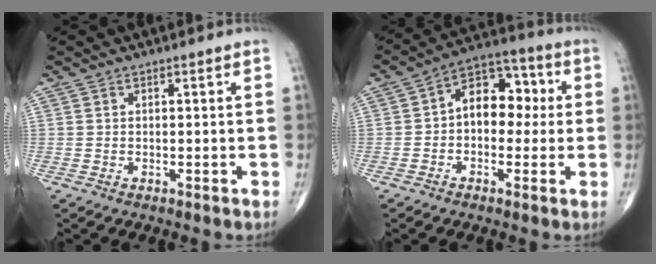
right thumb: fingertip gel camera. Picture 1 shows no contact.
{"total": 11.3, "force": [0.6, 7.6, 8.4], "torque": [-0.086, 0.036, -0.004]}